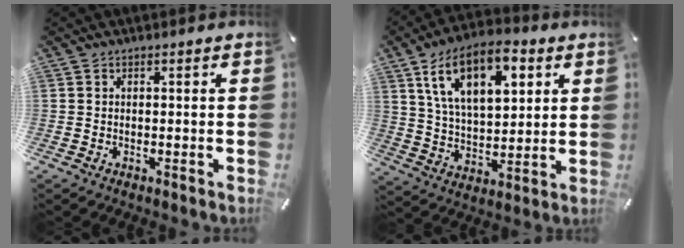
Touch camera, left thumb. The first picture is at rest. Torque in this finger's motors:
{"motor_torque": [2.45, 2.45, 2.00, -0.77, 0.48]}